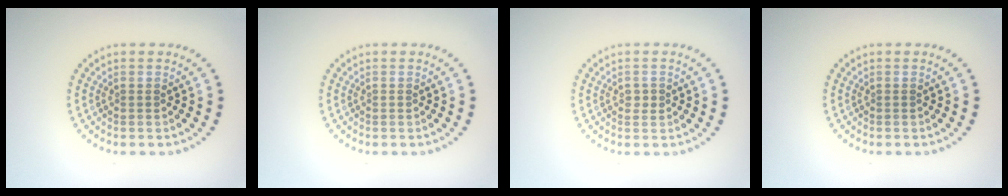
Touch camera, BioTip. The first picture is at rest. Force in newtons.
{"total": 0.0}
{"total": 0.9, "press": 0.9, "slide": 0.0}
{"total": 0.0}